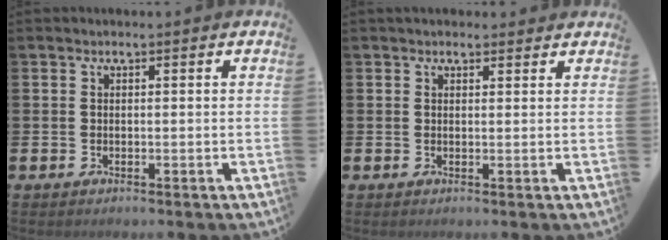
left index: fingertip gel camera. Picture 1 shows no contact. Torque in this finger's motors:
{"motor_torque": [1.18, -0.96, 0.35, 0.03]}